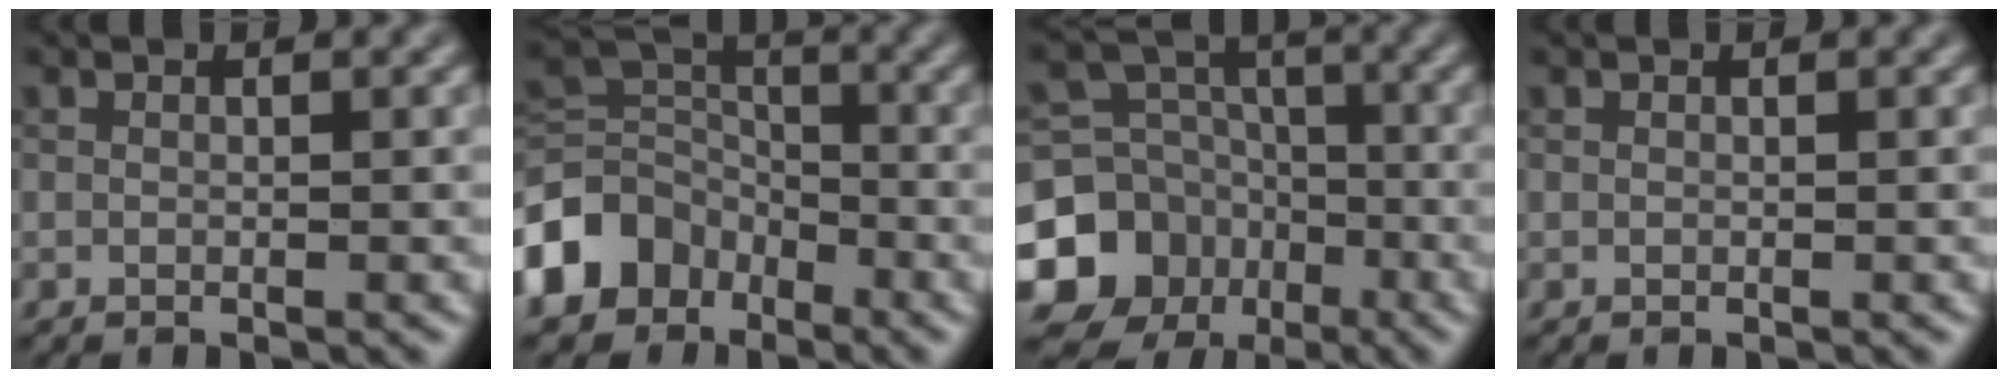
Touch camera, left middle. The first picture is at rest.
{"total": 7.0, "force": [-4.0, 5.1, 2.6], "torque": [-0.051, 0.001, -0.094]}
{"total": 13.1, "force": [-5.9, 11.2, 3.1], "torque": [-0.073, -0.038, -0.122]}
{"total": 0.0}